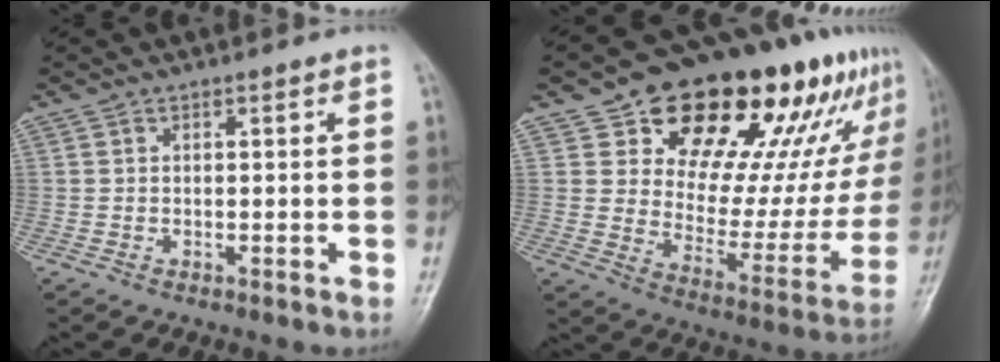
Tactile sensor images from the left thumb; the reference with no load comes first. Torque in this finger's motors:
{"motor_torque": [0.31, 0.36, 1.07, -1.70, 0.08]}